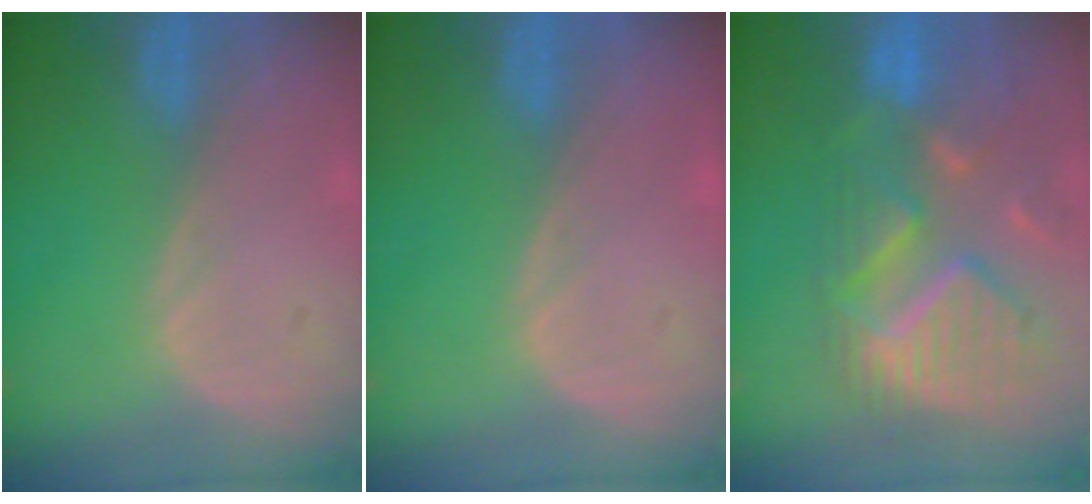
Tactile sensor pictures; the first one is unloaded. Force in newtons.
{"total": 0.0}
{"total": 12.0, "press": 10.5, "slide": 5.9}